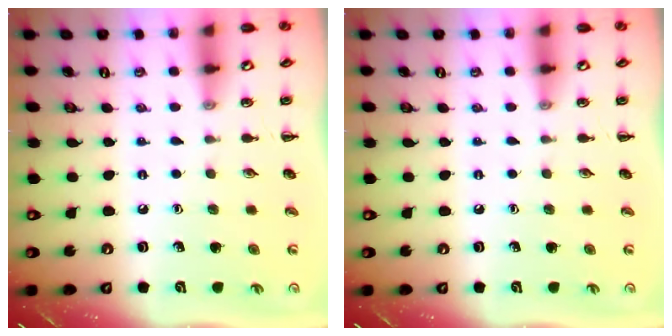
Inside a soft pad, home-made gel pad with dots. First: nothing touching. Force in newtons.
{"total": 0.0}